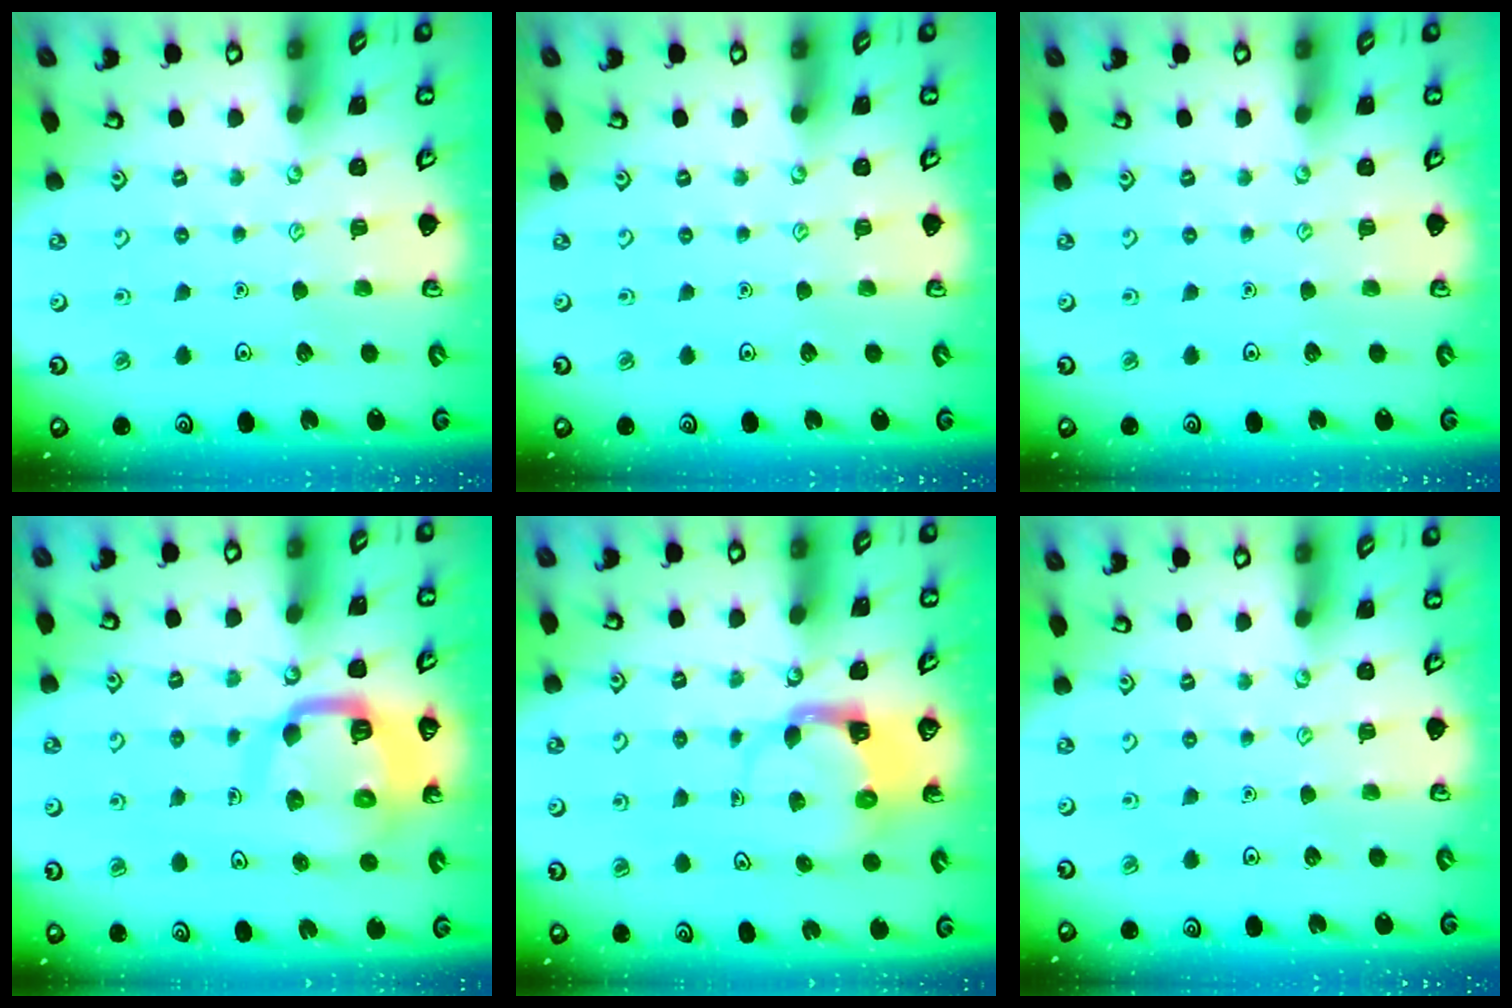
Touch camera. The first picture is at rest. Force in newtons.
{"total": 0.0}
{"total": 0.0}
{"total": 13.0, "press": 13.0, "slide": 1.3}
{"total": 3.9, "press": 3.9, "slide": 0.6}
{"total": 0.0}